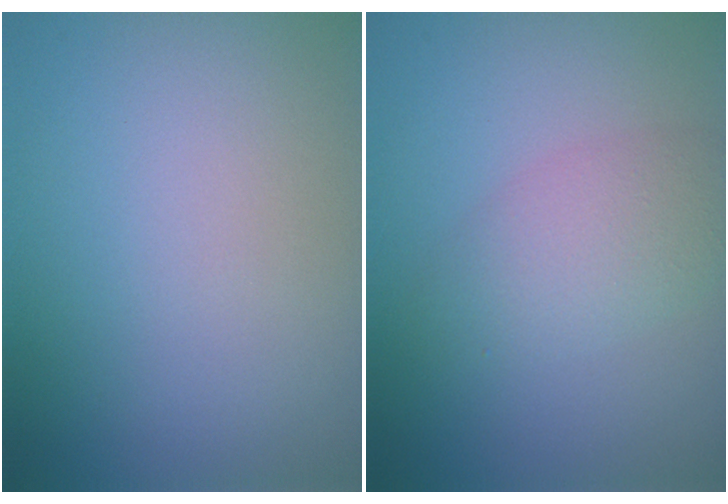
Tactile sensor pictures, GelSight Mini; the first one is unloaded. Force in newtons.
{"total": 3.3, "press": 3.3, "slide": 0.1}